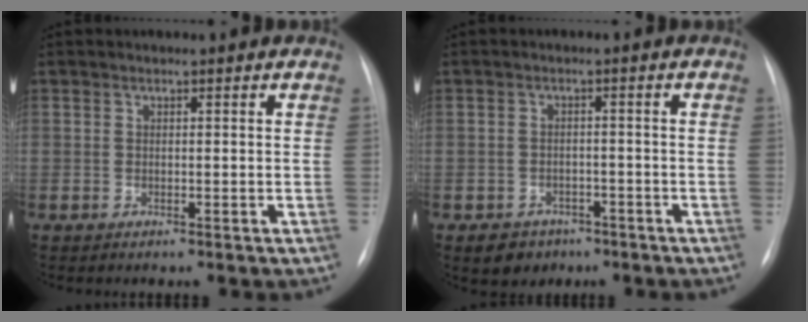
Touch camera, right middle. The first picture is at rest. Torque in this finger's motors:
{"motor_torque": [0.58, -0.52, 0.02, 0.00]}